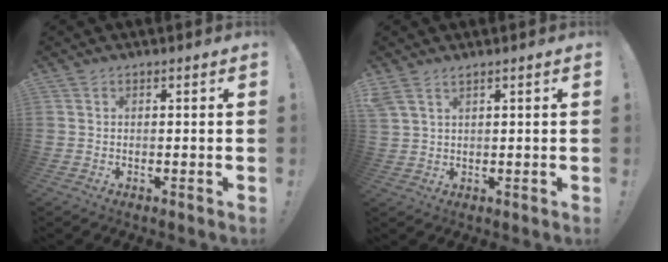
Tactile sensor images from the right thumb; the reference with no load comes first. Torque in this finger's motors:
{"motor_torque": [0.63, 0.72, 0.51, 0.03, 0.26]}